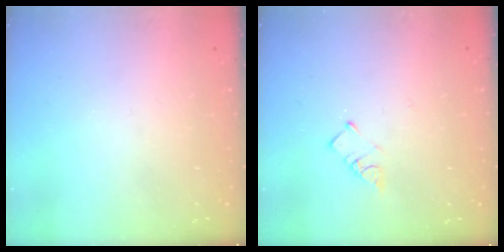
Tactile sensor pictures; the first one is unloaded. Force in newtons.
{"total": 2.9, "press": 2.9, "slide": 0.2}